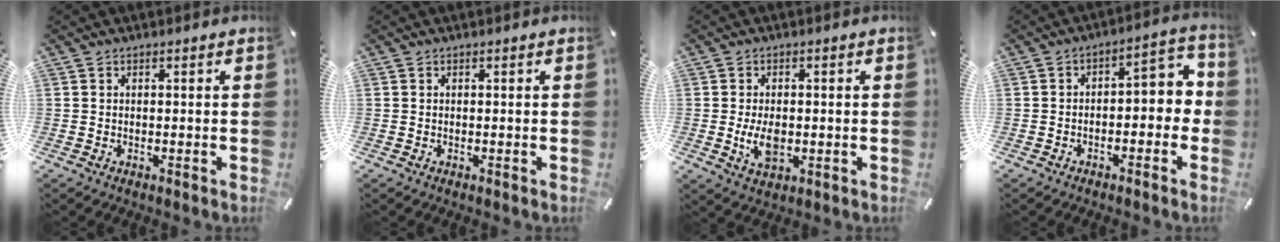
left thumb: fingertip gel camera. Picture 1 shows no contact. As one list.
[{"total": 0.0}, {"total": 6.1, "force": [-0.8, 3.7, 4.8], "torque": [-0.101, -0.007, -0.017]}, {"total": 5.0, "force": [-1.3, 2.9, 3.9], "torque": [-0.048, -0.004, -0.036]}]